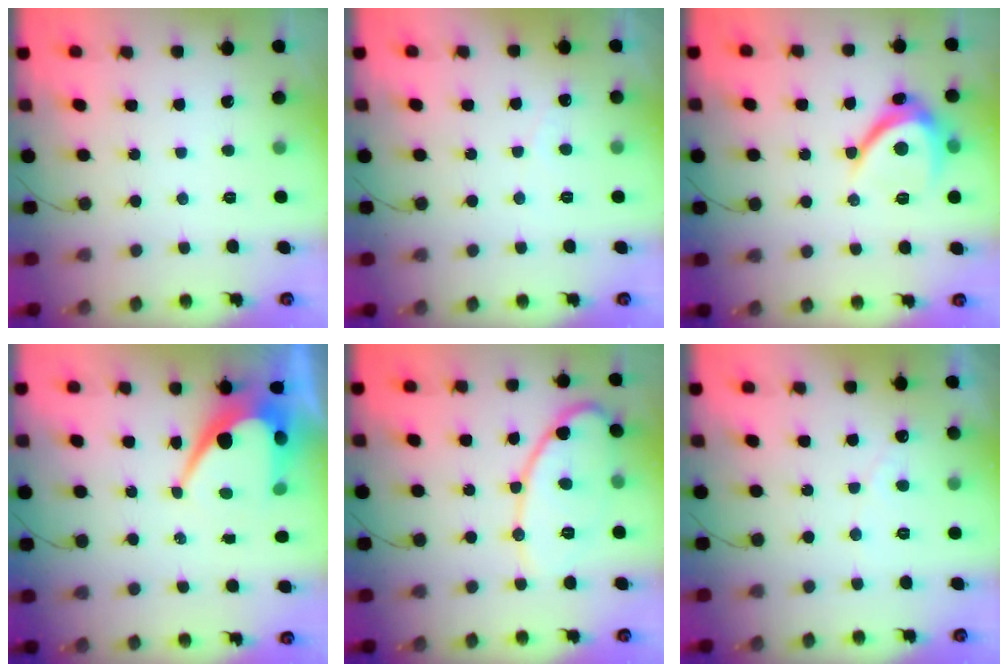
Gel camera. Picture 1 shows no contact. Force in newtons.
{"total": 1.9, "press": 1.9, "slide": 0.2}
{"total": 9.8, "press": 9.7, "slide": 1.3}
{"total": 9.6, "press": 9.5, "slide": 0.8}
{"total": 12.7, "press": 12.7, "slide": 0.7}
{"total": 2.7, "press": 2.7, "slide": 0.0}